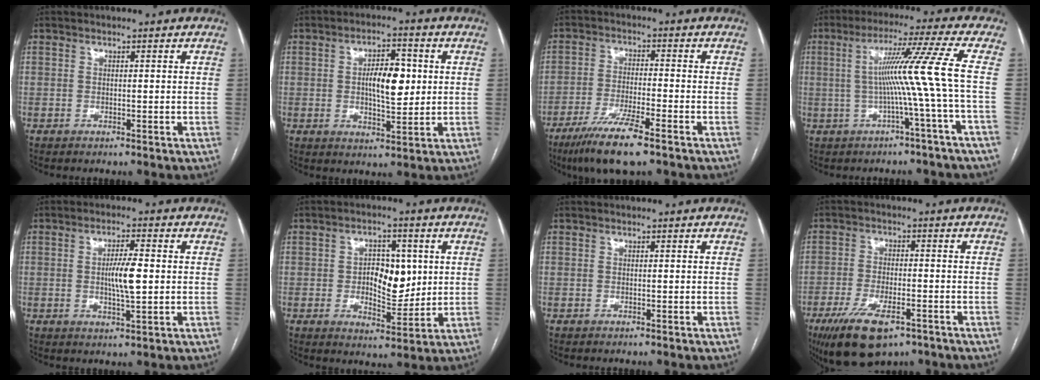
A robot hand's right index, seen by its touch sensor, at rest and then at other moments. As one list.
[{"total": 7.6, "force": [0.8, 2.9, 7.0], "torque": [-0.117, 0.010, 0.015]}, {"total": 9.3, "force": [-6.3, 0.7, 6.9], "torque": [-0.130, -0.025, -0.111]}, {"total": 9.6, "force": [-0.8, -3.0, 9.1], "torque": [-0.153, 0.020, -0.005]}, {"total": 5.6, "force": [0.0, 0.8, 5.6], "torque": [-0.099, 0.001, 0.000]}, {"total": 7.9, "force": [0.9, 4.3, 6.6], "torque": [-0.097, 0.009, 0.023]}, {"total": 0.0}, {"total": 10.9, "force": [-6.8, 4.0, 7.6], "torque": [-0.139, -0.015, -0.109]}]